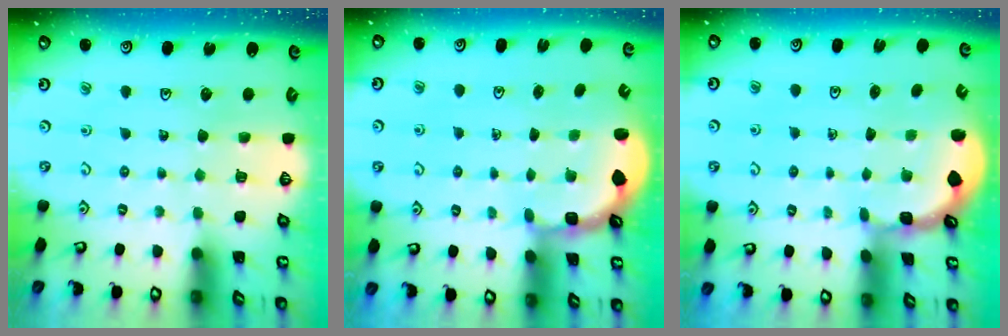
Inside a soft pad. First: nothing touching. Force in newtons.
{"total": 2.4, "press": 2.0, "slide": 1.3}
{"total": 1.1, "press": 1.1, "slide": 0.1}